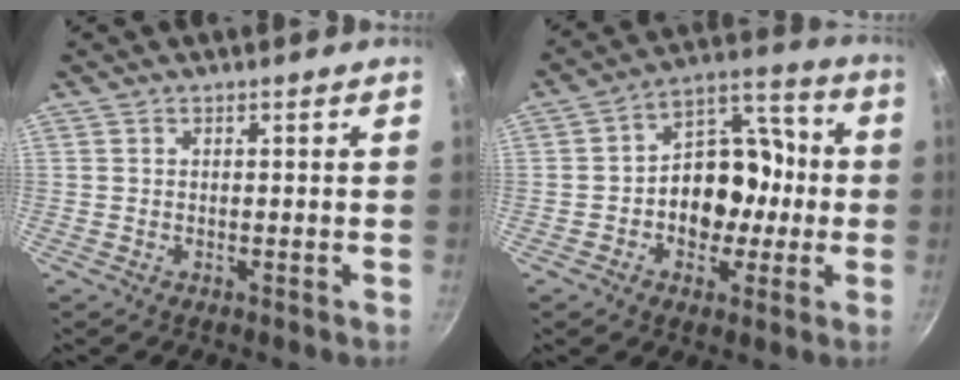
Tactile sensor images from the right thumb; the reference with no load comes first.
{"total": 14.2, "force": [-2.1, 10.7, 9.1], "torque": [-0.075, 0.049, -0.040]}